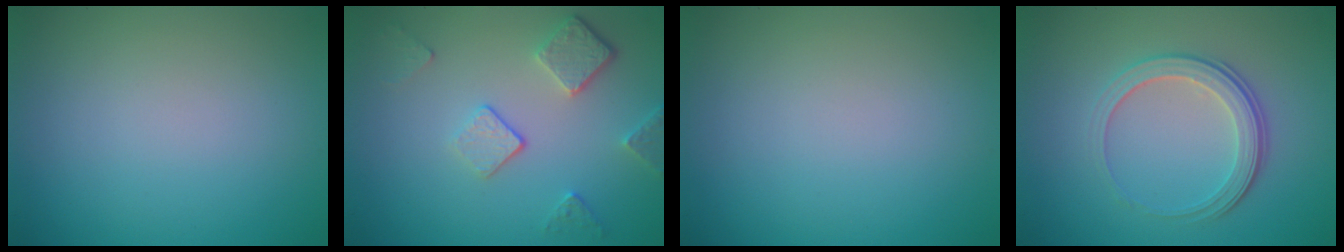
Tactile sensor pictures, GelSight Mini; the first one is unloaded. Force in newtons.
{"total": 3.7, "press": 2.9, "slide": 2.4}
{"total": 0.0}
{"total": 3.4, "press": 2.7, "slide": 2.1}